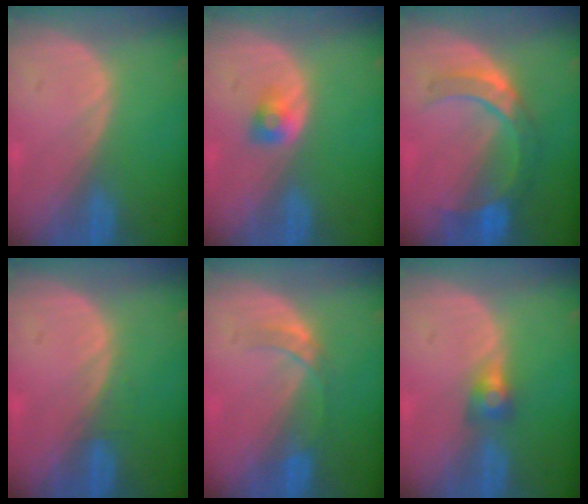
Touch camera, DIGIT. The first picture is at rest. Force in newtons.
{"total": 2.3, "press": 2.2, "slide": 0.7}
{"total": 7.0, "press": 6.9, "slide": 1.1}
{"total": 1.0, "press": 0.9, "slide": 0.3}
{"total": 3.3, "press": 3.0, "slide": 1.2}
{"total": 3.0, "press": 2.5, "slide": 1.6}